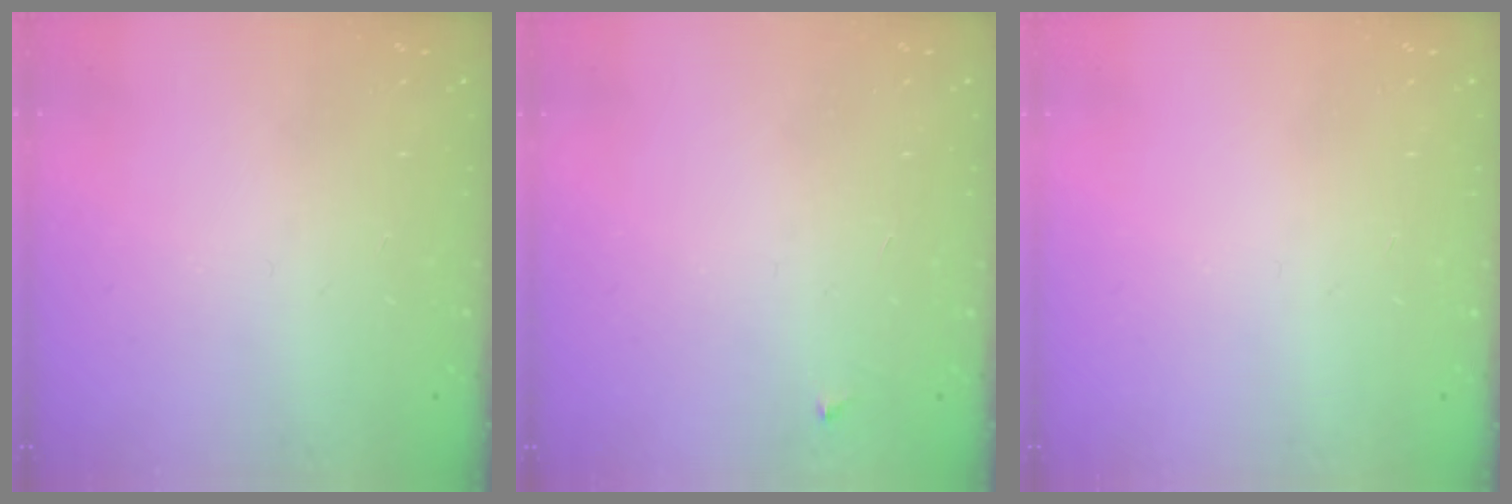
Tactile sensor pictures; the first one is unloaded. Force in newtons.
{"total": 3.2, "press": 3.2, "slide": 0.5}
{"total": 0.0}